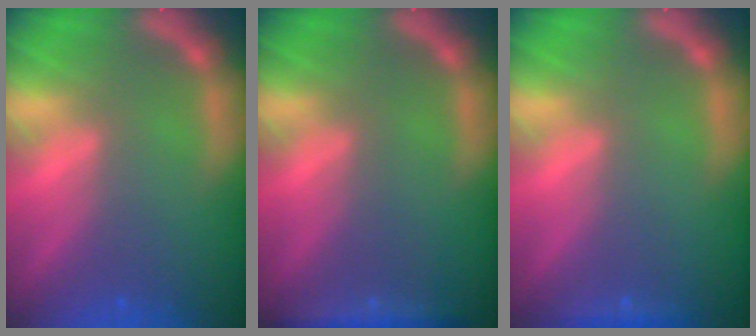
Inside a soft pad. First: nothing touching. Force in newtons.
{"total": 2.4}
{"total": 0.9}